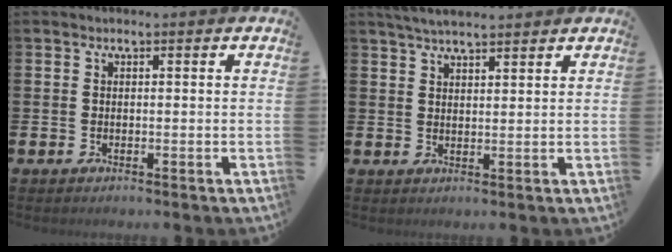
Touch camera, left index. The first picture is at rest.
{"total": 3.8, "force": [3.6, 0.6, 1.3], "torque": [-0.032, -0.008, 0.065]}